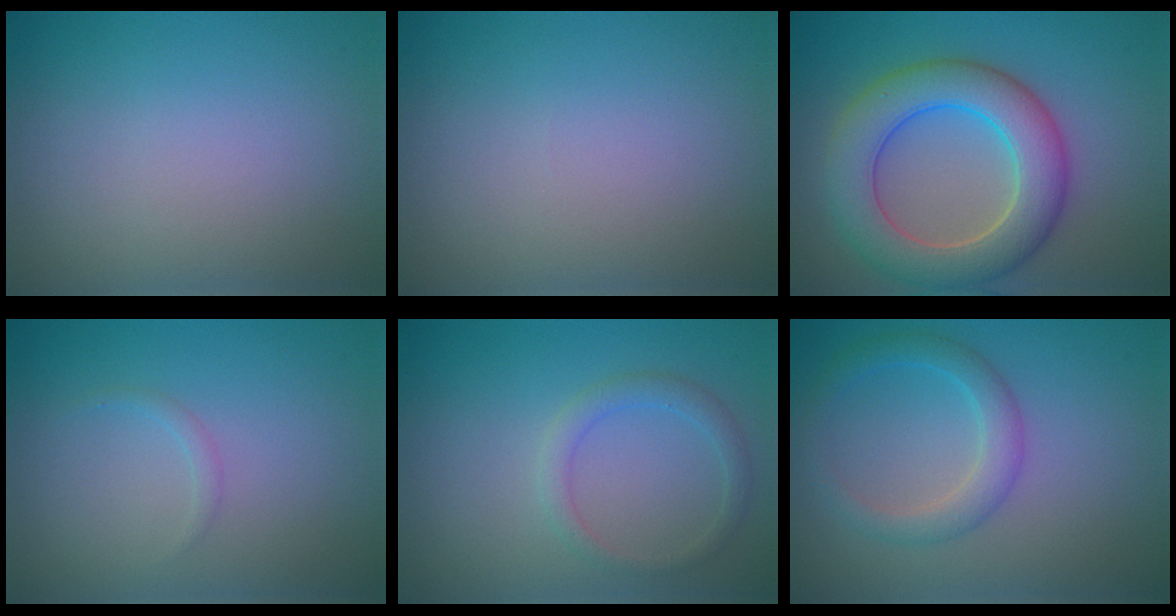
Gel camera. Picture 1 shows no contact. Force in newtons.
{"total": 0.0}
{"total": 7.9, "press": 7.9, "slide": 0.4}
{"total": 0.7, "press": 0.7, "slide": 0.1}
{"total": 1.9, "press": 1.9, "slide": 0.1}
{"total": 2.9, "press": 2.8, "slide": 0.2}